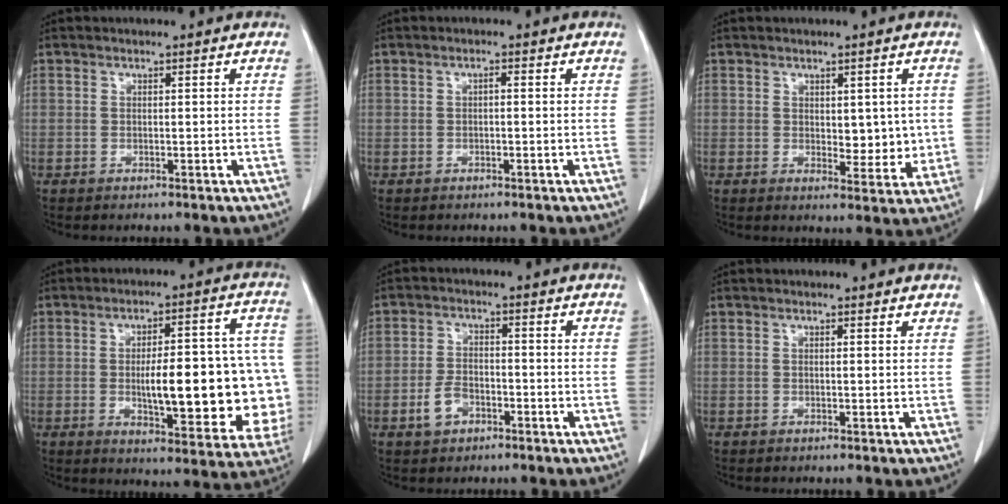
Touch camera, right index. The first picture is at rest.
{"total": 0.5, "force": [0.0, 0.1, 0.5], "torque": [-0.008, 0.003, 0.000]}
{"total": 5.0, "force": [0.5, 2.7, 4.2], "torque": [-0.045, -0.009, 0.014]}
{"total": 21.4, "force": [-2.1, 5.9, 20.5], "torque": [-0.202, 0.030, -0.008]}
{"total": 4.3, "force": [-2.2, 2.7, 2.6], "torque": [-0.054, 0.005, -0.038]}
{"total": 0.6, "force": [0.6, 0.0, 0.0], "torque": [-0.007, -0.004, 0.002]}